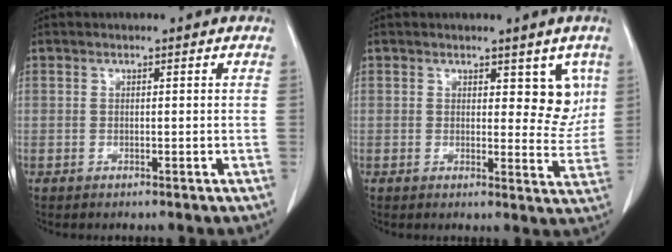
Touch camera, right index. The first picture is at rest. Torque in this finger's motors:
{"motor_torque": [-0.04, 0.23, 0.04, 0.00]}